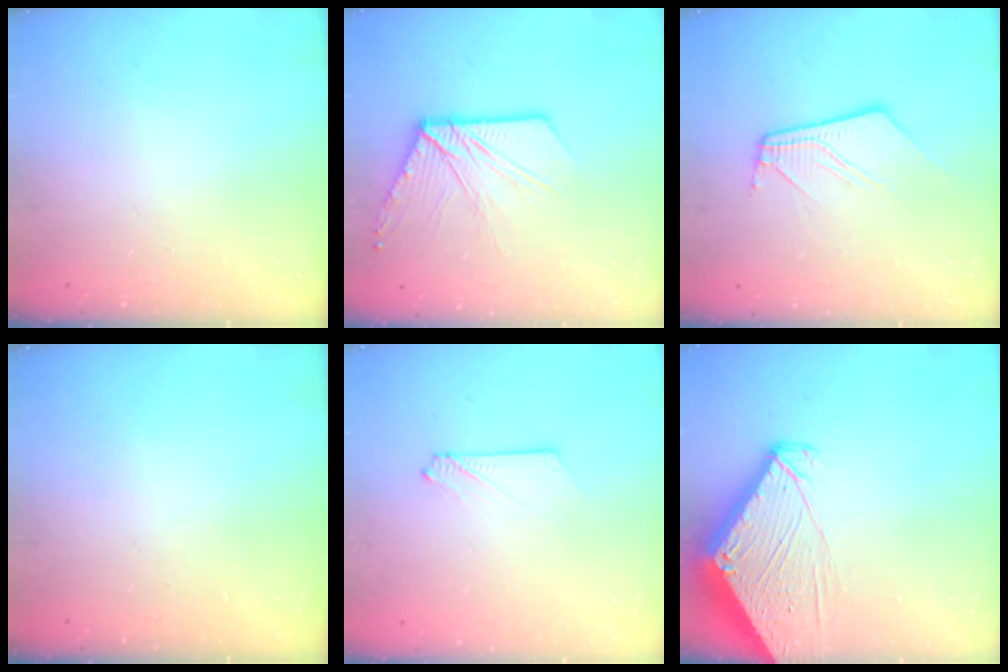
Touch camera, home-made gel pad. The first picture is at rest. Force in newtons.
{"total": 14.0, "press": 13.9, "slide": 1.7}
{"total": 10.2, "press": 10.1, "slide": 1.2}
{"total": 0.0}
{"total": 2.6, "press": 2.6, "slide": 0.3}
{"total": 6.9, "press": 6.9, "slide": 0.6}